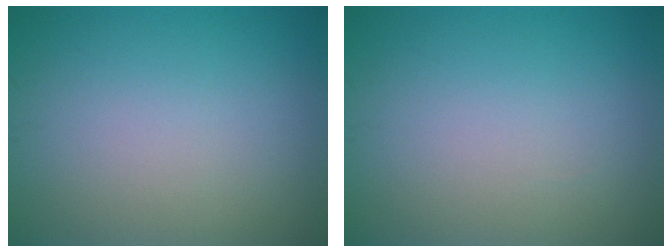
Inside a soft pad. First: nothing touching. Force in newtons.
{"total": 0.0}